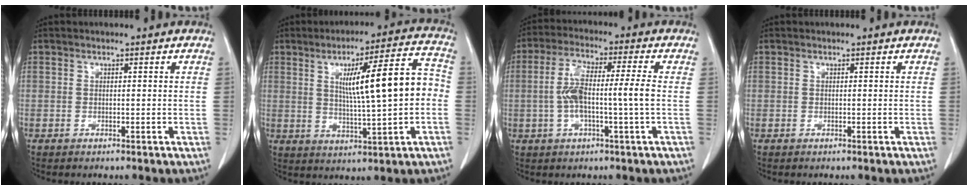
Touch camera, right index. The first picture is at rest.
{"total": 13.2, "force": [0.9, 1.5, 13.1], "torque": [-0.191, 0.027, 0.017]}
{"total": 9.0, "force": [-0.7, 0.7, 8.9], "torque": [-0.179, 0.016, -0.017]}
{"total": 0.0}